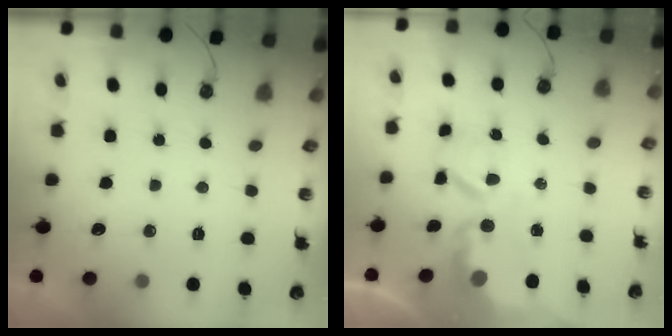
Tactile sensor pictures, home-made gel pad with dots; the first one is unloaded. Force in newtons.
{"total": 7.9, "press": 7.9, "slide": 0.5}